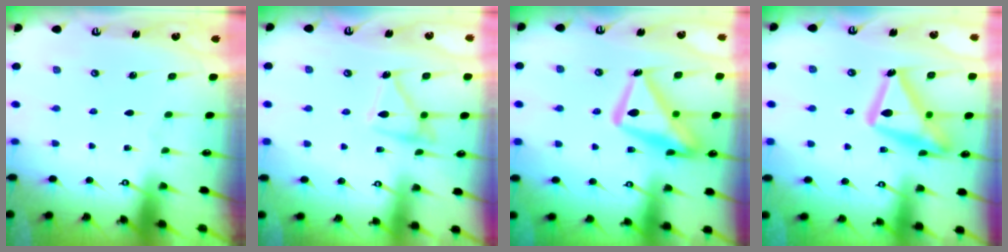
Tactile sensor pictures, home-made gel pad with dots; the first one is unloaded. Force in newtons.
{"total": 13.7, "press": 13.7, "slide": 0.9}
{"total": 17.1, "press": 17.0, "slide": 1.5}
{"total": 20.7, "press": 20.6, "slide": 1.3}